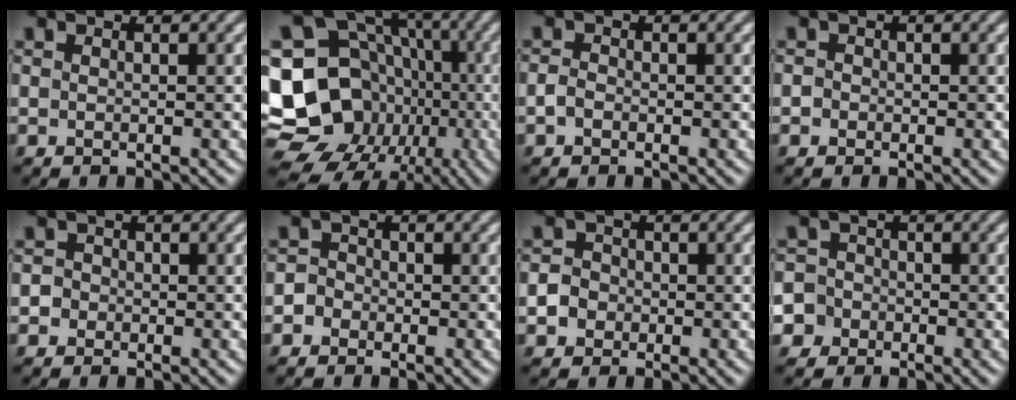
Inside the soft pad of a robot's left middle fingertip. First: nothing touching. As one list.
[{"total": 22.1, "force": [-5.4, 19.2, 9.6], "torque": [-0.188, -0.004, -0.119]}, {"total": 1.0, "force": [-0.6, 0.6, 0.4], "torque": [-0.009, -0.002, -0.017]}, {"total": 0.8, "force": [-0.2, 0.8, 0.1], "torque": [0.003, -0.002, -0.011]}, {"total": 2.3, "force": [-0.2, 2.3, 0.6], "torque": [0.012, 0.017, -0.021]}, {"total": 2.3, "force": [-1.0, 2.0, 0.3], "torque": [0.019, 0.015, -0.036]}, {"total": 3.3, "force": [-1.0, 3.0, 0.8], "torque": [0.010, 0.012, -0.037]}, {"total": 5.8, "force": [-2.5, 5.1, 1.0], "torque": [-0.017, 0.008, -0.074]}]